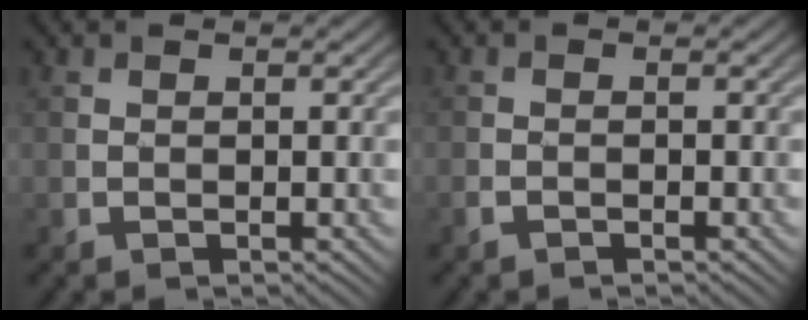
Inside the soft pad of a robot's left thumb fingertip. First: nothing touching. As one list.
[{"total": 1.1, "force": [-0.9, 0.3, 0.5], "torque": [-0.014, -0.004, -0.017]}]